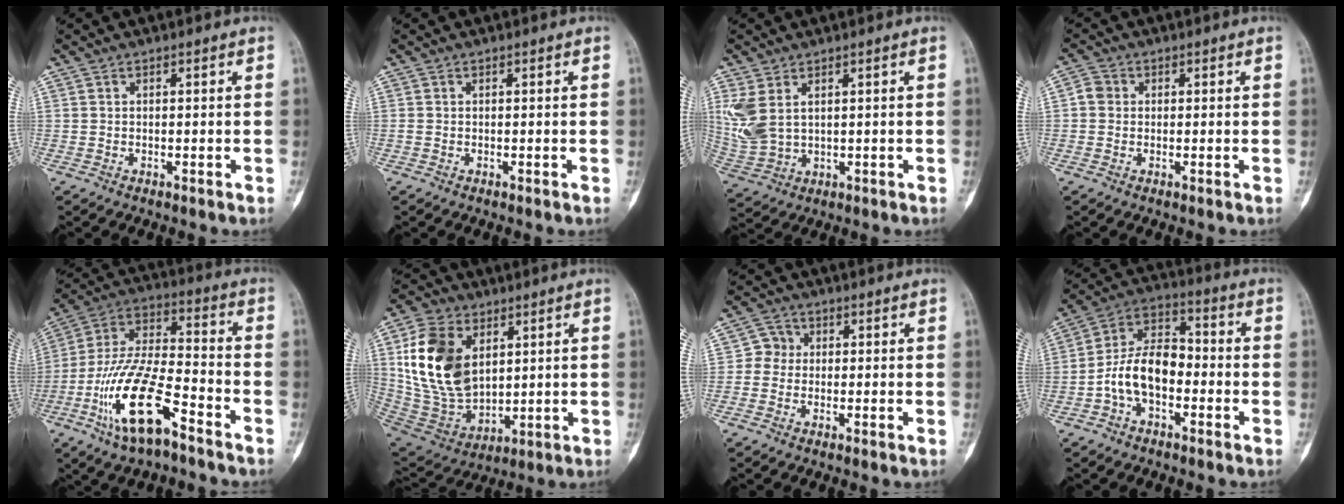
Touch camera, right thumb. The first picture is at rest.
{"total": 0.0}
{"total": 8.2, "force": [2.7, 5.1, 5.8], "torque": [-0.142, -0.005, 0.071]}
{"total": 2.6, "force": [0.2, 2.4, 1.1], "torque": [-0.005, 0.006, -0.004]}
{"total": 17.9, "force": [-9.0, 6.1, 14.2], "torque": [-0.279, 0.057, -0.169]}
{"total": 18.9, "force": [5.1, 12.5, 13.2], "torque": [-0.235, -0.019, 0.112]}
{"total": 3.2, "force": [0.0, 3.1, 0.8], "torque": [0.015, 0.010, -0.012]}
{"total": 11.5, "force": [-3.0, 7.0, 8.6], "torque": [-0.142, 0.046, -0.065]}